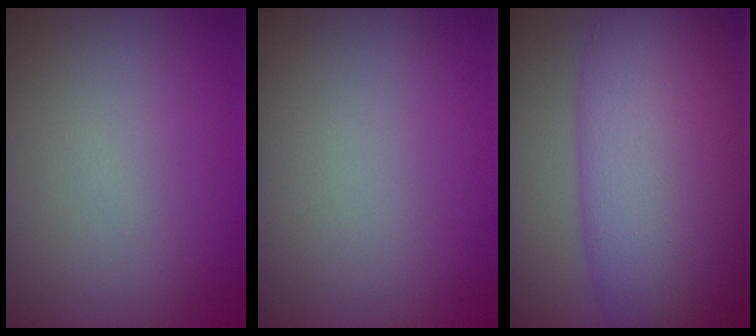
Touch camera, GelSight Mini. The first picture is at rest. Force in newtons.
{"total": 0.0}
{"total": 12.4, "press": 12.4, "slide": 0.2}